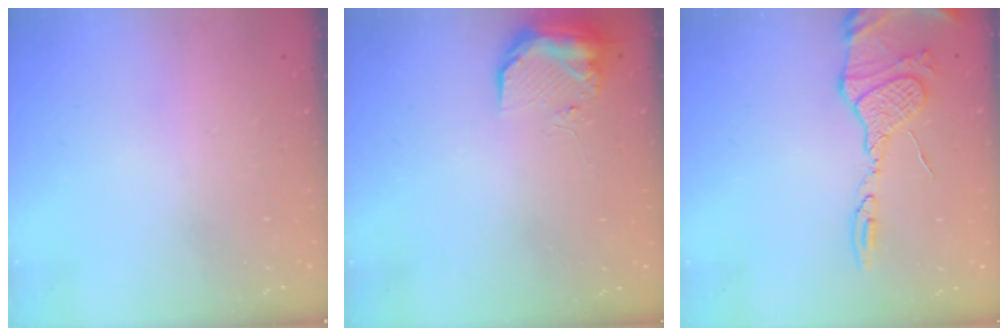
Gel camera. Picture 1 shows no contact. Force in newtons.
{"total": 17.0, "press": 11.4, "slide": 12.7}
{"total": 13.9, "press": 13.8, "slide": 1.3}